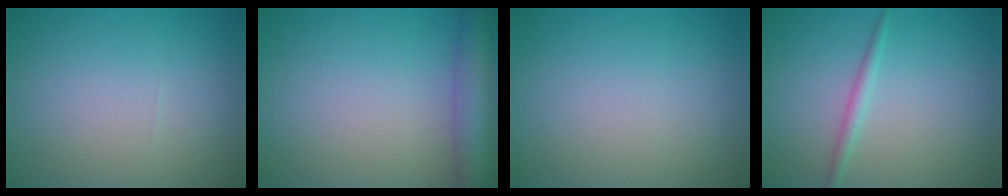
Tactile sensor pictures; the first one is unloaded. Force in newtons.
{"total": 5.6, "press": 5.6, "slide": 0.3}
{"total": 0.0}
{"total": 1.3, "press": 1.3, "slide": 0.1}